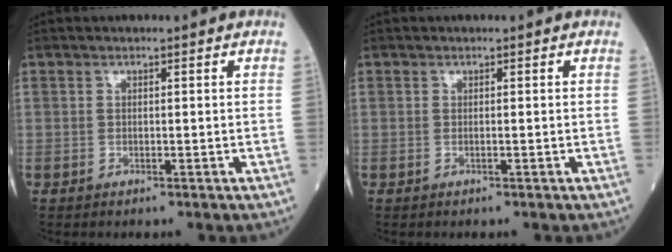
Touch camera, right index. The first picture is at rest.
{"total": 0.0}